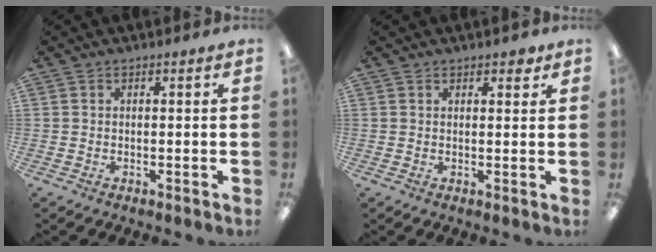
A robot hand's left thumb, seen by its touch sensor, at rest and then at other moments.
{"total": 2.0, "force": [1.5, 0.9, 0.8], "torque": [-0.001, -0.005, 0.024]}